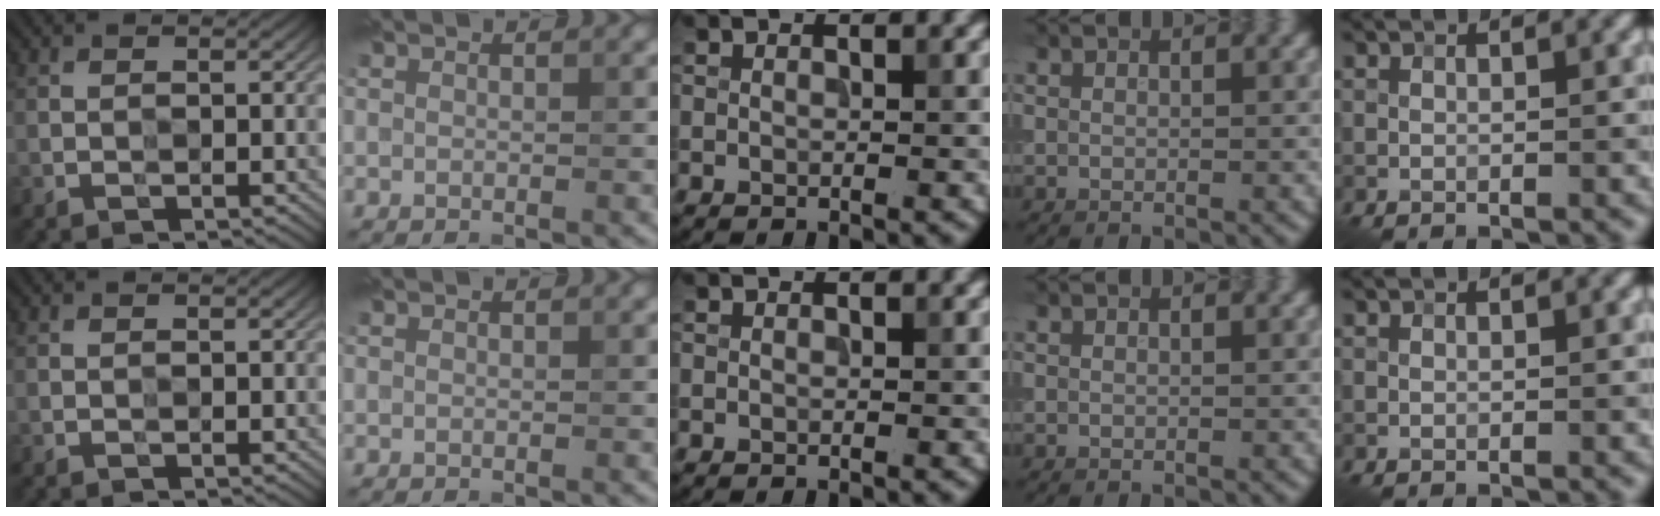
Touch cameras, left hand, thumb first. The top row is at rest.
{}